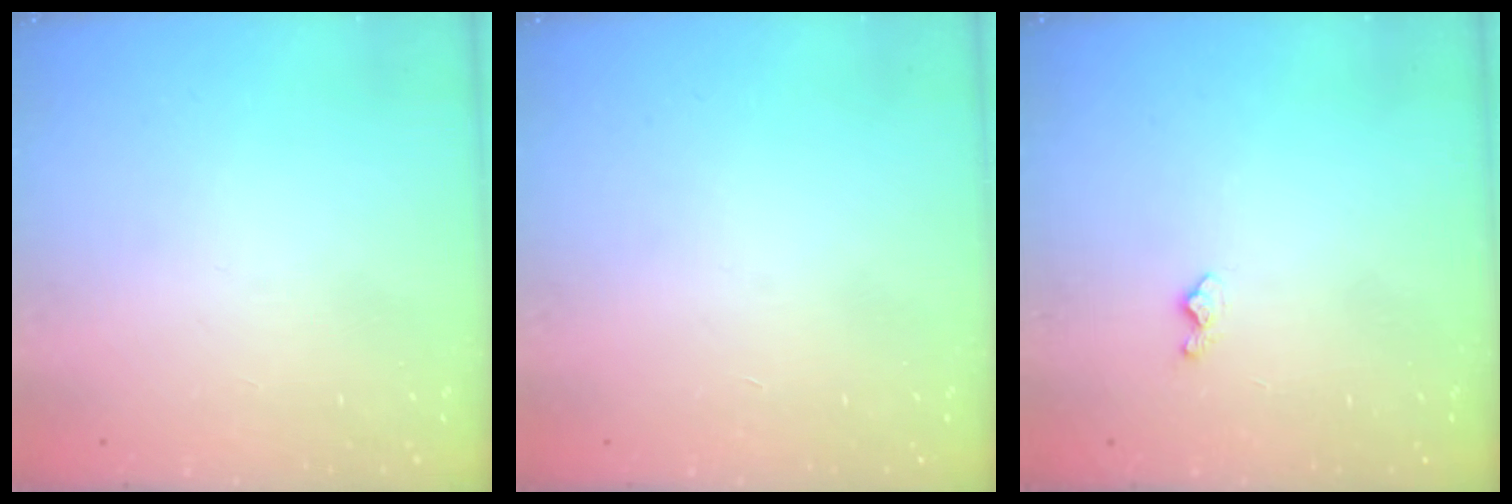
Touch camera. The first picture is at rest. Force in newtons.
{"total": 0.0}
{"total": 3.7, "press": 3.7, "slide": 0.4}